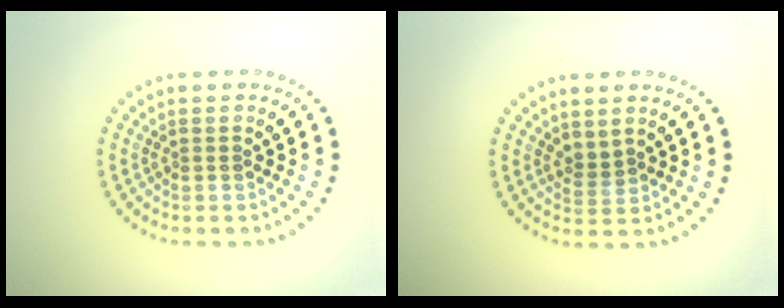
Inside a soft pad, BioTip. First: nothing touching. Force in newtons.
{"total": 1.4, "press": 0.9, "slide": 1.1}